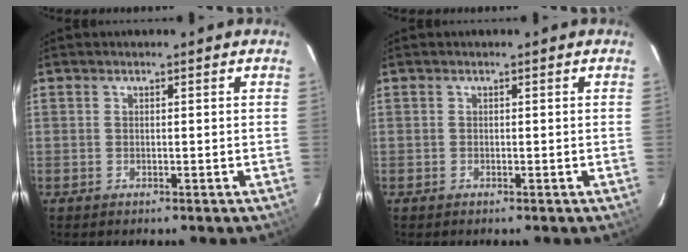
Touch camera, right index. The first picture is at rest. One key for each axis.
{"total": 0.0}